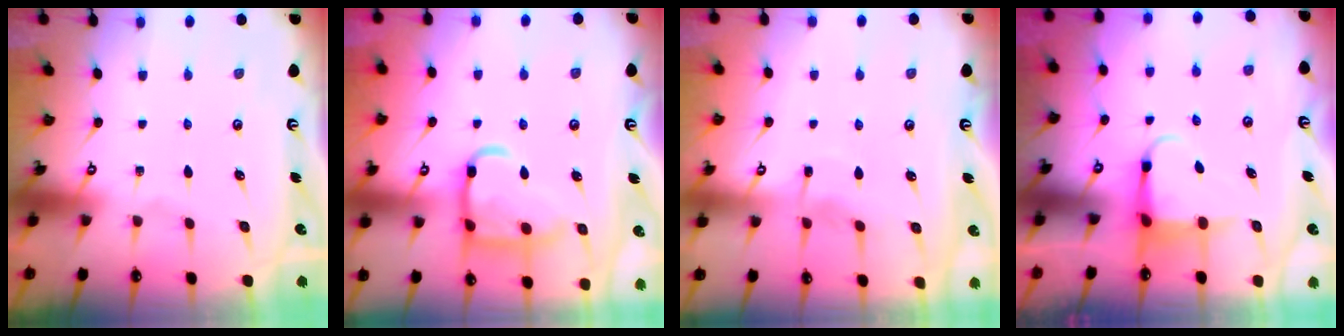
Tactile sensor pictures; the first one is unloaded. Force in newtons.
{"total": 14.9, "press": 14.8, "slide": 1.3}
{"total": 3.0, "press": 2.9, "slide": 0.3}
{"total": 3.9, "press": 3.9, "slide": 0.4}